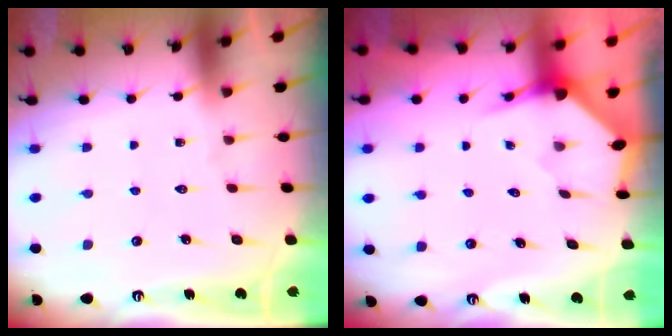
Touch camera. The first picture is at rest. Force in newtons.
{"total": 3.5, "press": 3.5, "slide": 0.3}